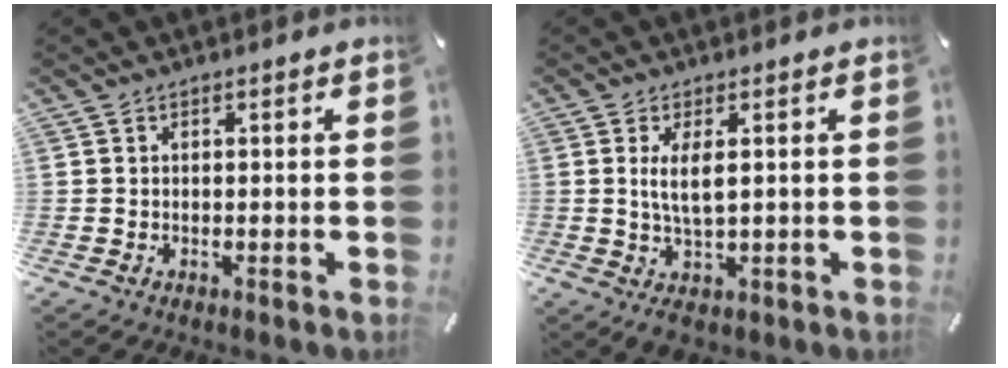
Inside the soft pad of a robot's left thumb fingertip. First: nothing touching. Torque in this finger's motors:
{"motor_torque": [0.14, 0.15, 0.46, -0.24, 0.10]}